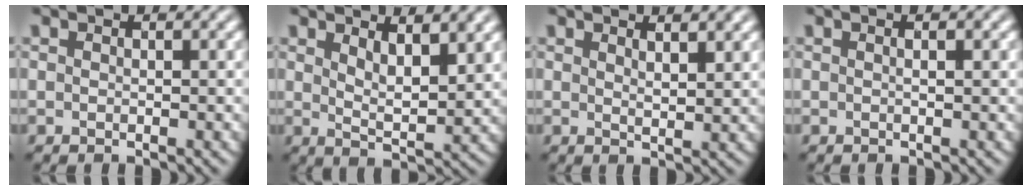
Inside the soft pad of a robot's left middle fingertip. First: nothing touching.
{"total": 4.0, "force": [2.1, 1.0, 3.2], "torque": [-0.056, -0.015, 0.036]}
{"total": 2.3, "force": [1.5, 0.4, 1.7], "torque": [-0.018, -0.002, 0.021]}
{"total": 0.8, "force": [0.1, -0.1, 0.8], "torque": [-0.011, -0.002, 0.001]}